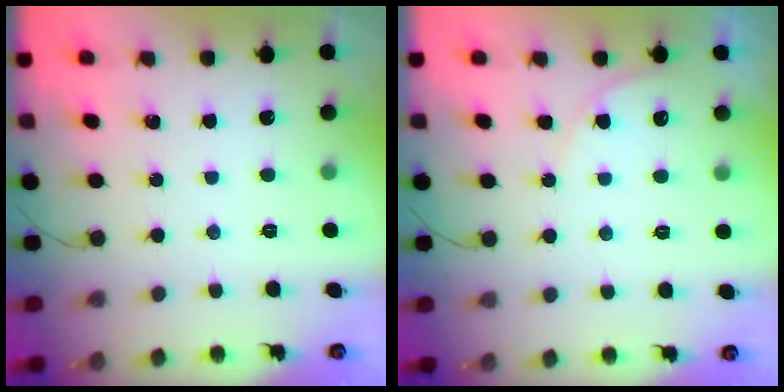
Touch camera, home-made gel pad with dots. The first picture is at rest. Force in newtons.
{"total": 4.8, "press": 4.8, "slide": 0.5}